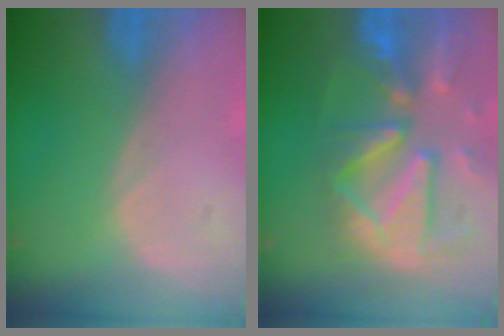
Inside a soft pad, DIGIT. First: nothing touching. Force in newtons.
{"total": 12.7, "press": 11.1, "slide": 6.2}